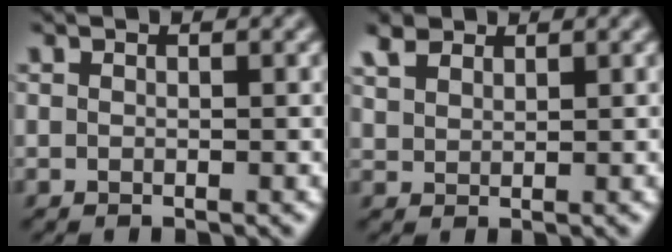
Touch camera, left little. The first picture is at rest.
{"total": 2.4, "force": [1.7, 1.3, 1.0], "torque": [-0.037, 0.009, 0.037]}